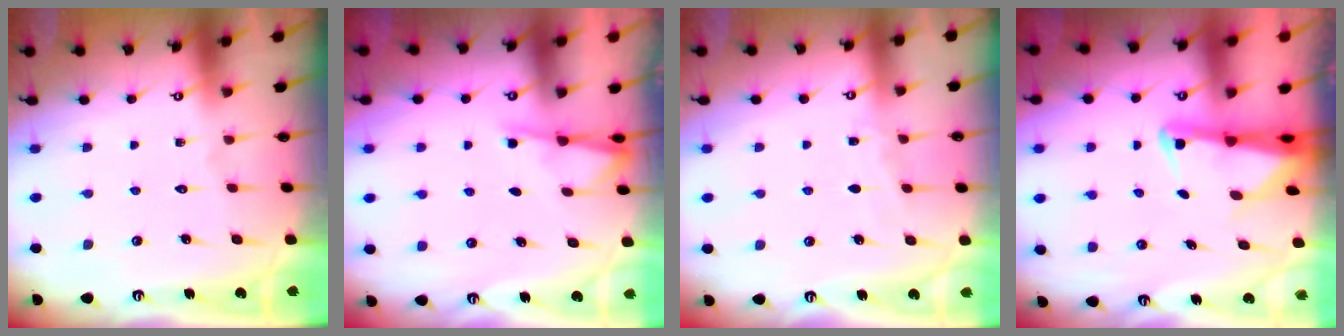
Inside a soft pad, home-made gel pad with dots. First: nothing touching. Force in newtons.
{"total": 2.9, "press": 2.9, "slide": 0.5}
{"total": 3.7, "press": 3.6, "slide": 0.5}
{"total": 2.7, "press": 2.7, "slide": 0.4}